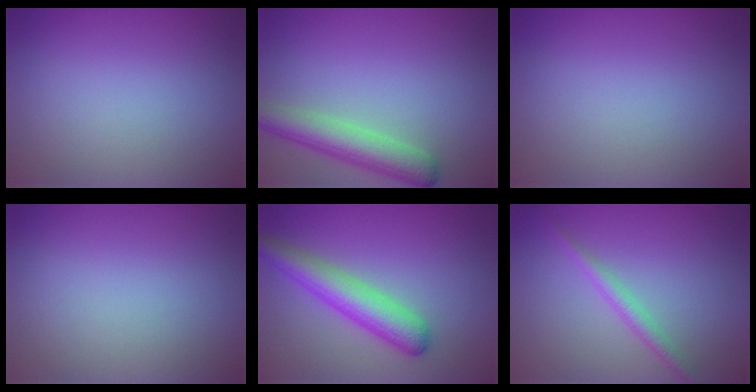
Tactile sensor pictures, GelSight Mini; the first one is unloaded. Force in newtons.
{"total": 4.4, "press": 4.3, "slide": 0.2}
{"total": 0.0}
{"total": 0.0}
{"total": 4.7, "press": 4.6, "slide": 0.1}
{"total": 1.9, "press": 1.9, "slide": 0.1}